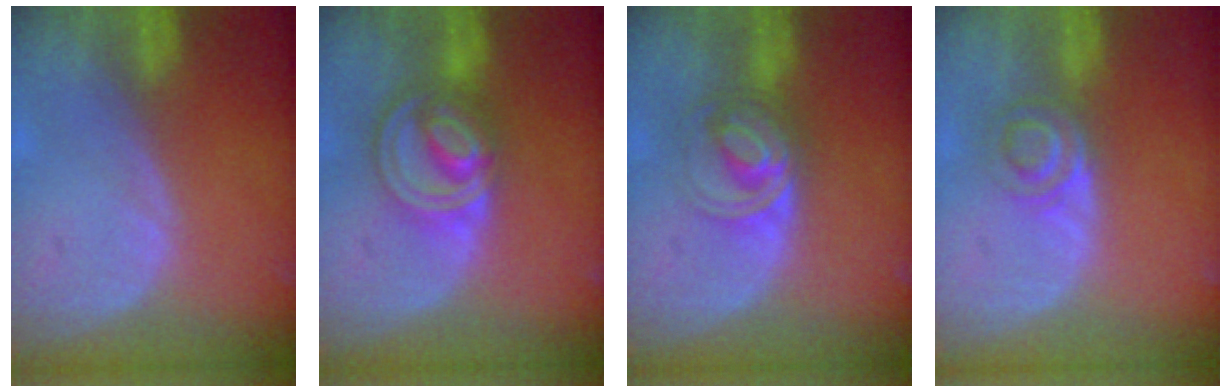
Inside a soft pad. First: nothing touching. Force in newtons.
{"total": 8.3, "press": 7.0, "slide": 4.5}
{"total": 6.4, "press": 5.8, "slide": 2.8}
{"total": 4.0, "press": 3.9, "slide": 0.8}